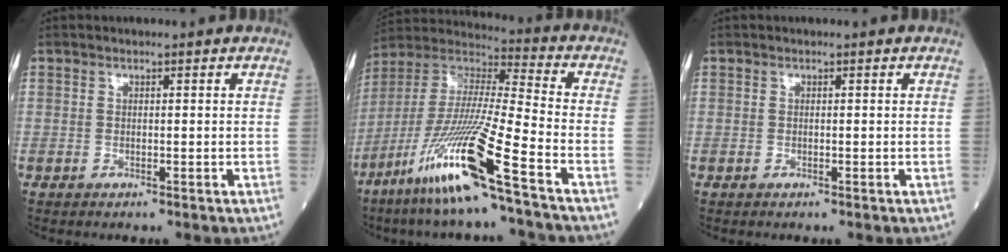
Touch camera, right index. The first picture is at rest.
{"total": 18.5, "force": [-10.3, -1.0, 15.3], "torque": [-0.342, -0.046, -0.204]}
{"total": 0.0}